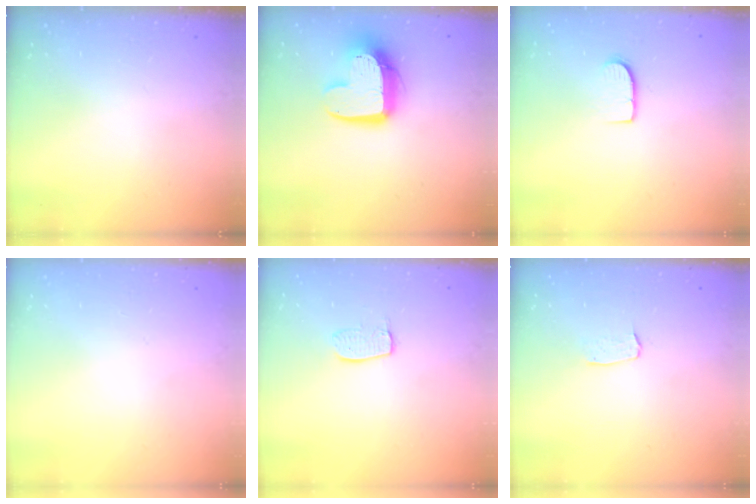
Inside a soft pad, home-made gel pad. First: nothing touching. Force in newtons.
{"total": 14.4, "press": 14.3, "slide": 1.2}
{"total": 6.6, "press": 6.6, "slide": 0.5}
{"total": 0.0}
{"total": 7.1, "press": 7.1, "slide": 0.3}
{"total": 3.1, "press": 3.1, "slide": 0.2}